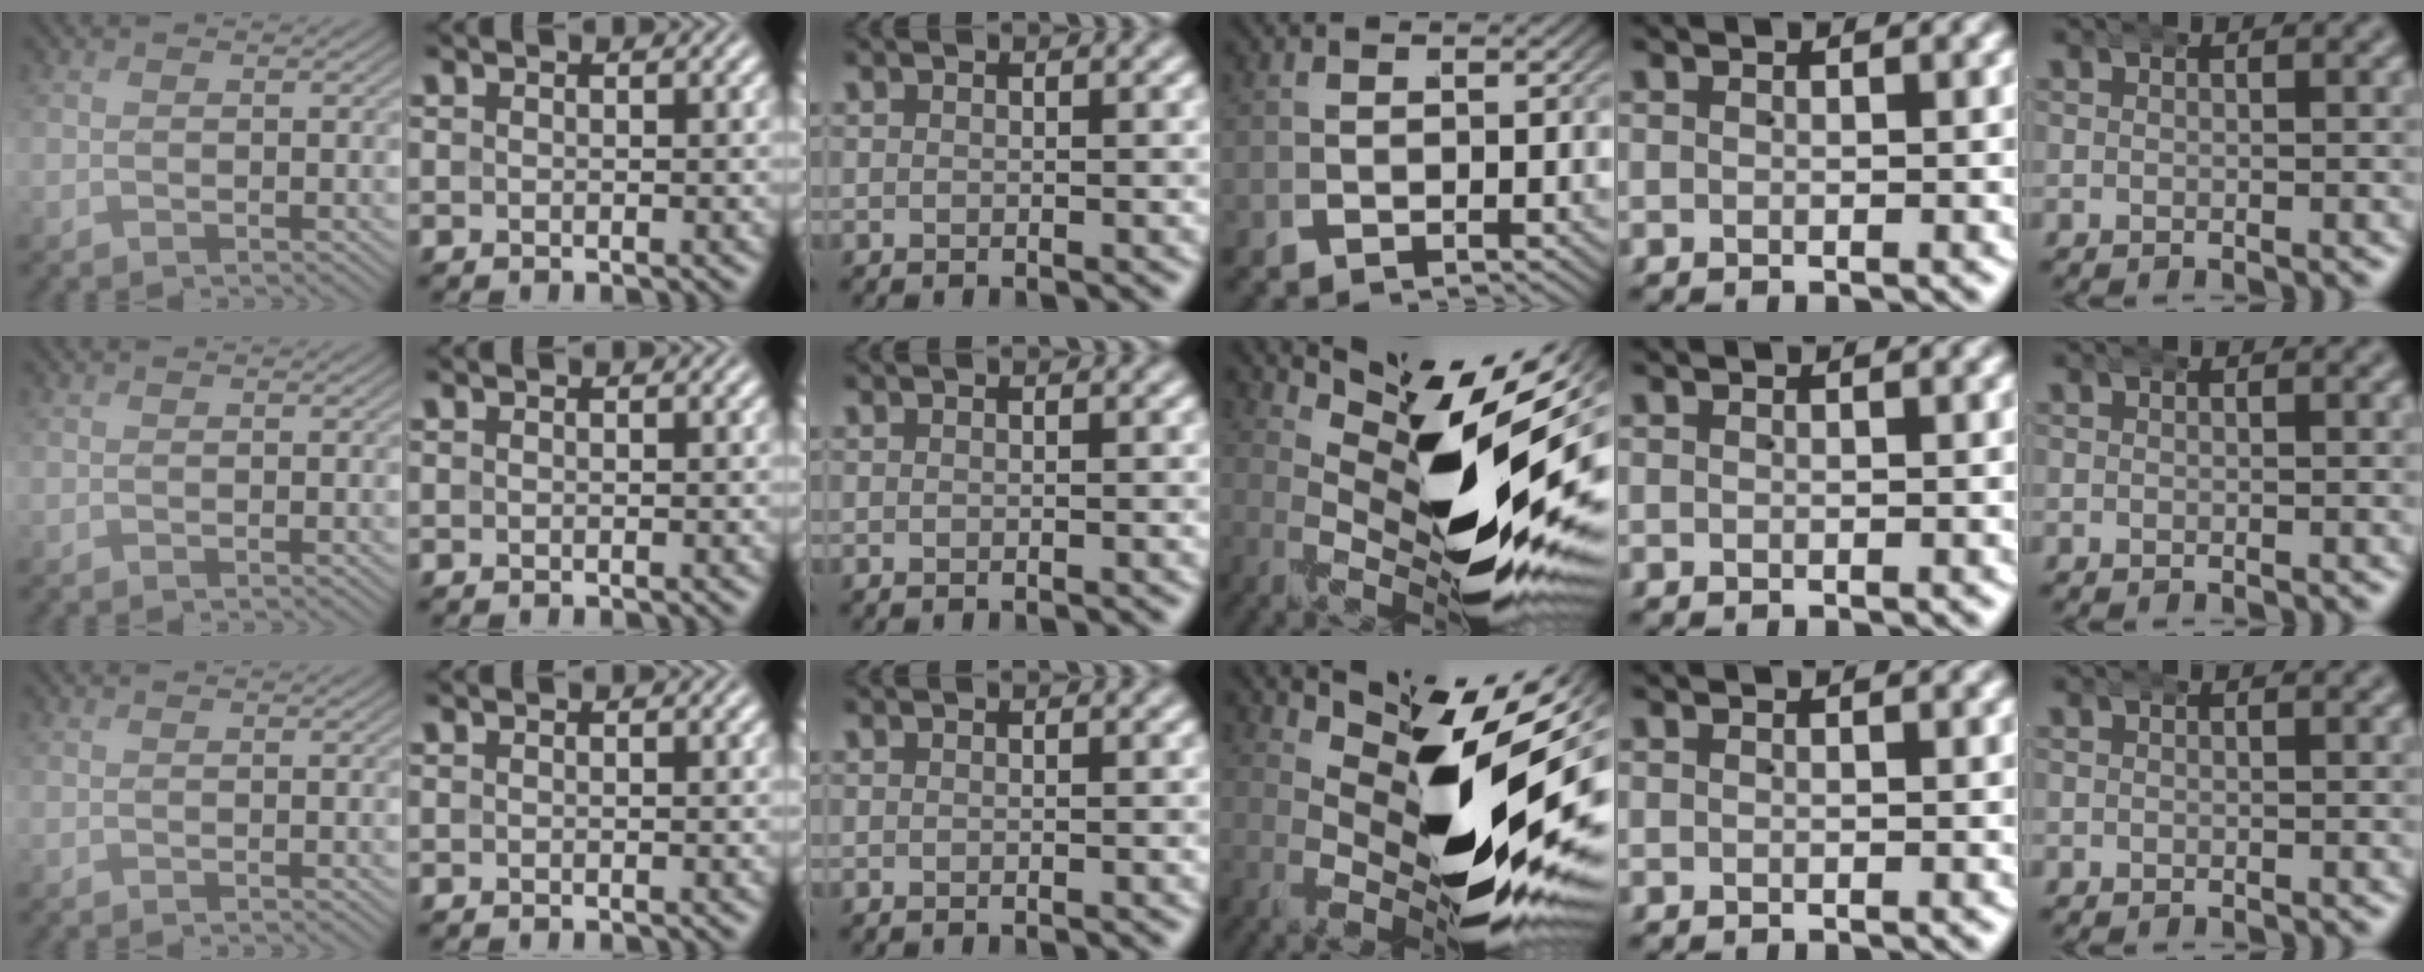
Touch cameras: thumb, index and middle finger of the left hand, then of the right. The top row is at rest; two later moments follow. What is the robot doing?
{"motion": "wrap", "object": "arm wrap"}